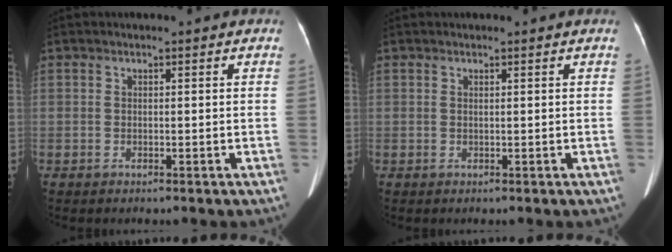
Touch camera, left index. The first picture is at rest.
{"total": 0.0}